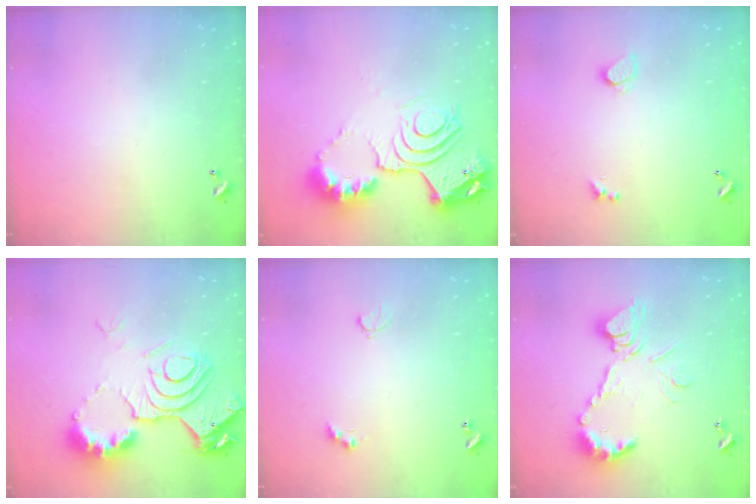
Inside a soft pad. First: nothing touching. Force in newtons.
{"total": 16.2, "press": 16.1, "slide": 1.7}
{"total": 0.6, "press": 0.5, "slide": 0.4}
{"total": 17.0, "press": 17.0, "slide": 1.8}
{"total": 2.3, "press": 2.2, "slide": 0.6}
{"total": 14.2, "press": 14.2, "slide": 1.6}